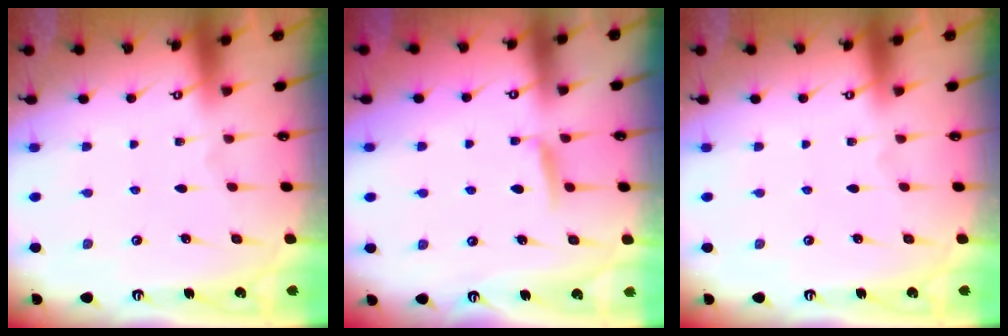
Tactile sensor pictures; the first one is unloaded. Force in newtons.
{"total": 5.2, "press": 5.2, "slide": 0.7}
{"total": 0.0}